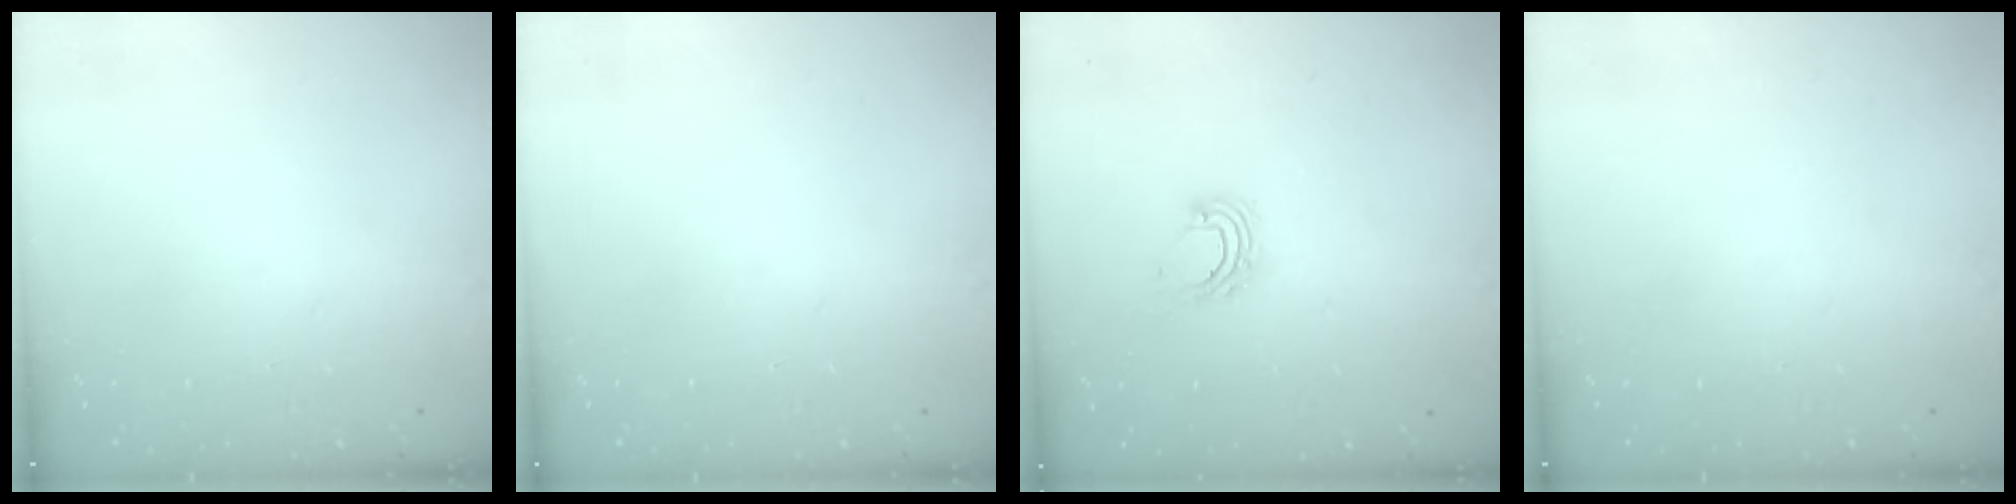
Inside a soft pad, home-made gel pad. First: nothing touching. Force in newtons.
{"total": 0.0}
{"total": 4.0, "press": 4.0, "slide": 0.2}
{"total": 0.0}